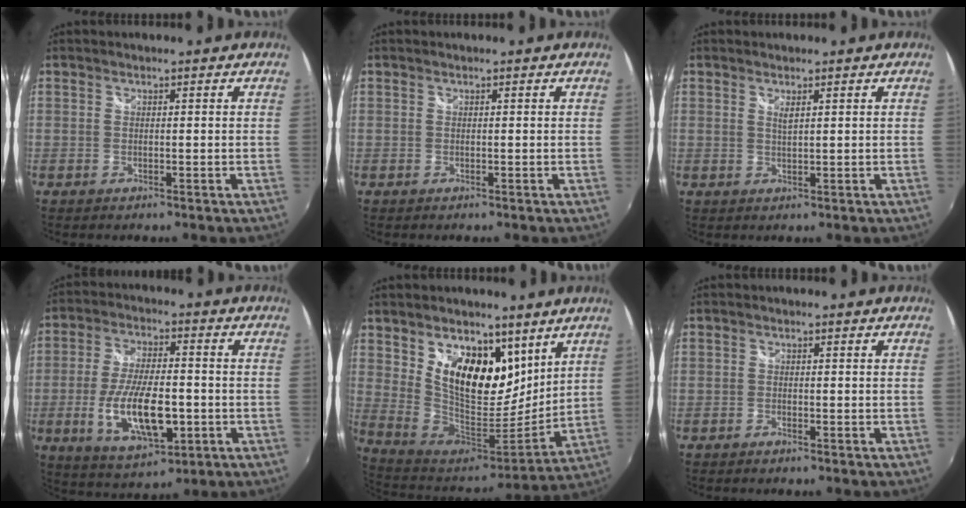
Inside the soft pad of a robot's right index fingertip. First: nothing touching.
{"total": 0.0}
{"total": 1.6, "force": [0.8, 0.4, 1.3], "torque": [-0.022, -0.001, 0.013]}
{"total": 14.3, "force": [-3.5, 5.8, 12.6], "torque": [-0.246, -0.016, -0.053]}
{"total": 18.3, "force": [8.7, 10.4, 12.2], "torque": [-0.227, -0.008, 0.163]}
{"total": 0.7, "force": [-0.7, 0.3, 0.2], "torque": [-0.007, -0.002, -0.015]}